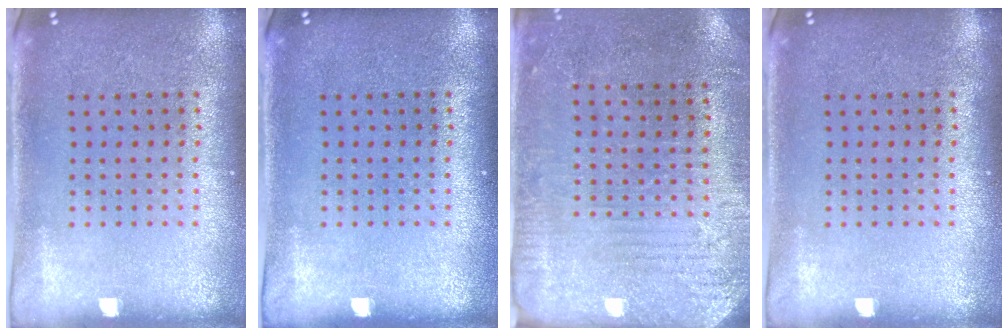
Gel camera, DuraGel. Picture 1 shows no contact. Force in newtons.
{"total": 0.0}
{"total": 2.8, "press": 2.6, "slide": 1.2}
{"total": 0.0}